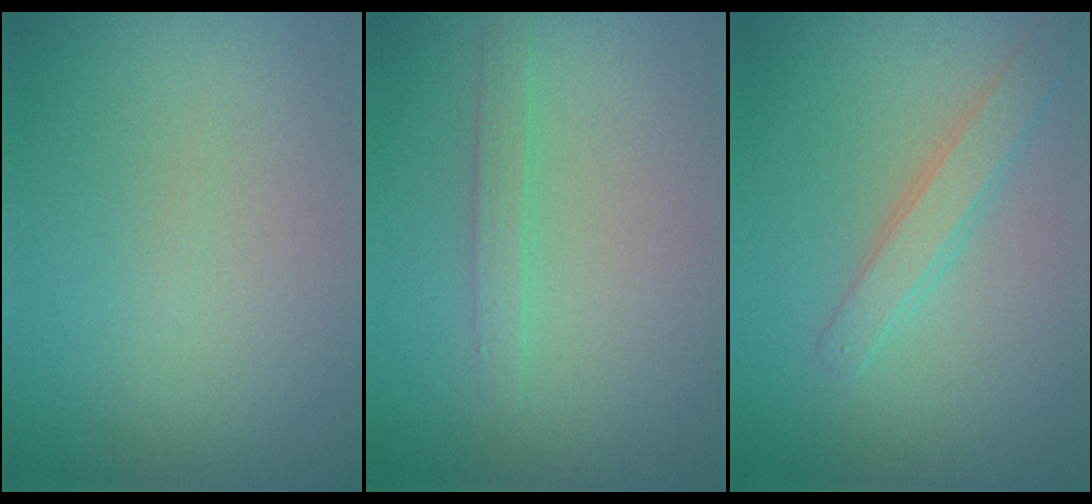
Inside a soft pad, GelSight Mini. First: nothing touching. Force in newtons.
{"total": 1.4, "press": 1.4, "slide": 0.0}
{"total": 2.5, "press": 2.5, "slide": 0.1}